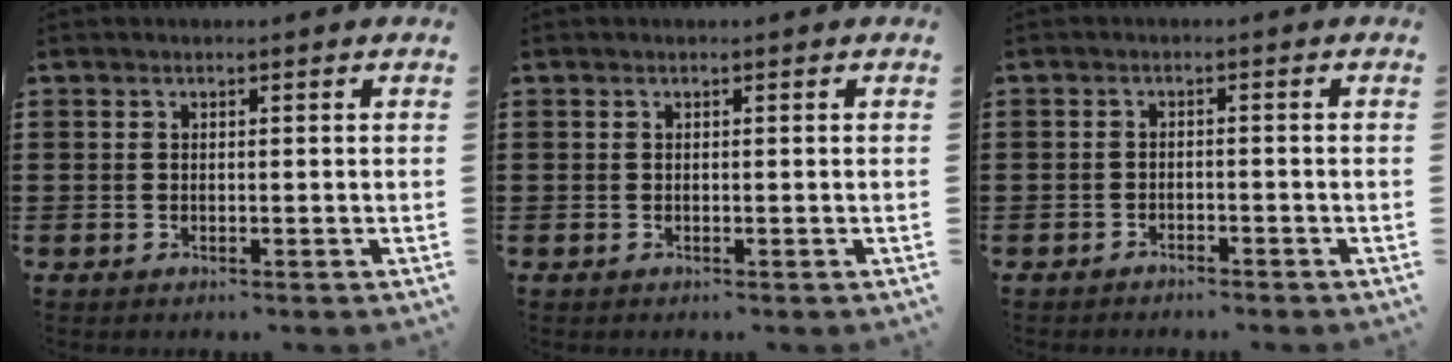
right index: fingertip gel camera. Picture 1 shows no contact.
{"total": 0.0}
{"total": 1.4, "force": [-1.4, 0.3, 0.0], "torque": [-0.006, 0.003, -0.031]}